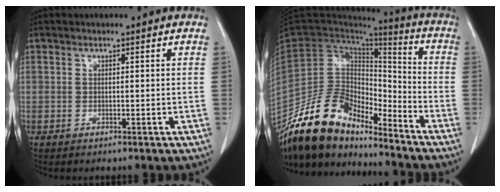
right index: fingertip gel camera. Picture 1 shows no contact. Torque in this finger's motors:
{"motor_torque": [1.00, -0.98, 0.01, -0.14]}